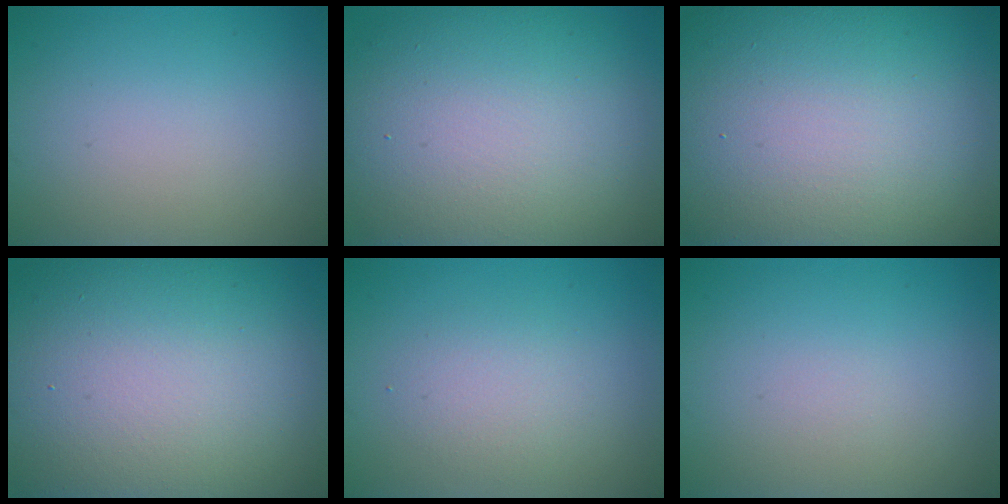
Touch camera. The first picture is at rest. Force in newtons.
{"total": 15.0, "press": 15.0, "slide": 0.4}
{"total": 25.5, "press": 25.5, "slide": 1.0}
{"total": 20.2, "press": 20.2, "slide": 1.1}
{"total": 2.2, "press": 2.1, "slide": 0.2}
{"total": 0.0}